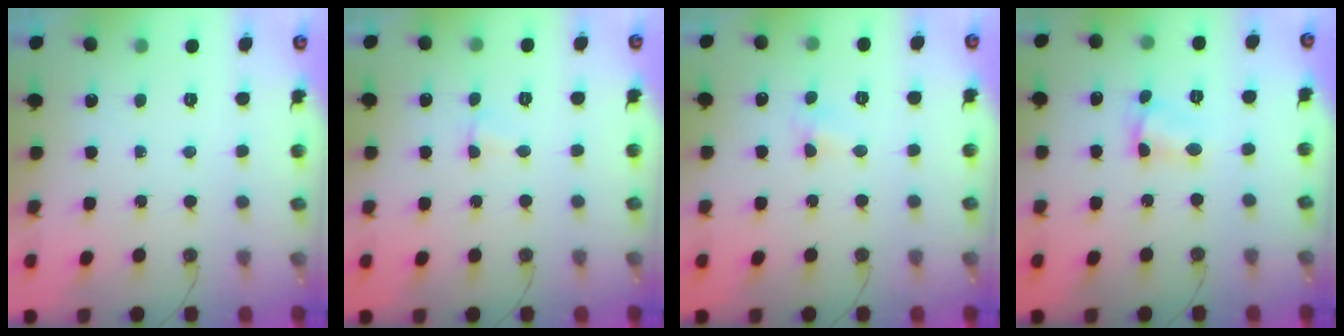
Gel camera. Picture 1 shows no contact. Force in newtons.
{"total": 2.9, "press": 2.9, "slide": 0.6}
{"total": 3.9, "press": 3.9, "slide": 0.5}
{"total": 3.1, "press": 3.1, "slide": 0.2}